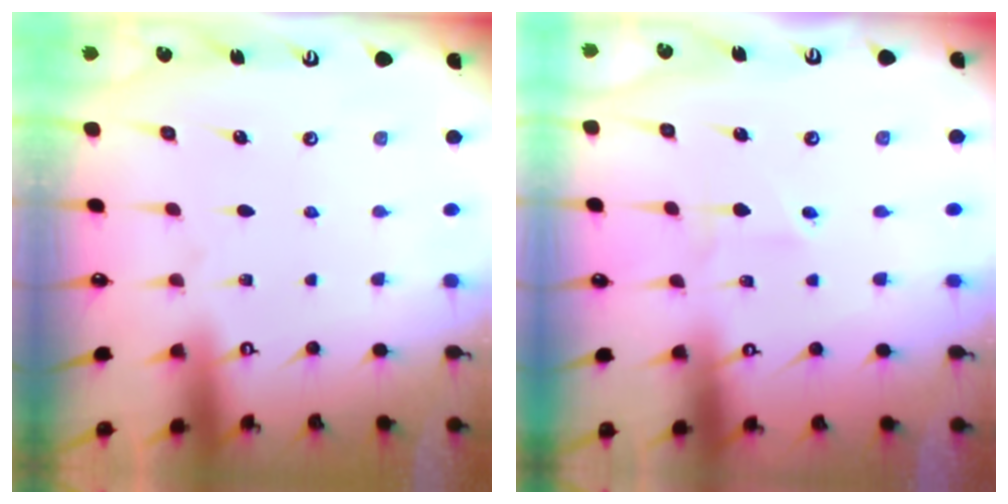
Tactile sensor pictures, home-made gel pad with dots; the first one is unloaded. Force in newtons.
{"total": 1.6, "press": 1.3, "slide": 0.9}